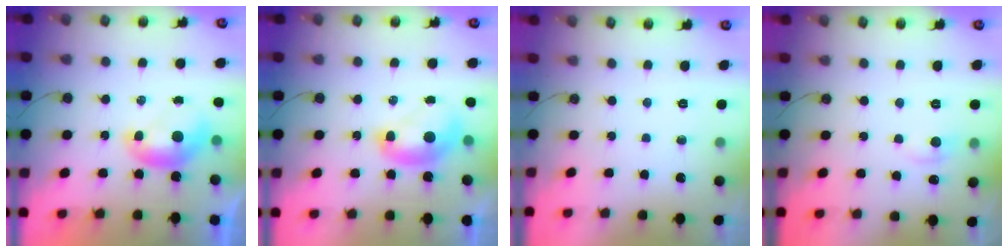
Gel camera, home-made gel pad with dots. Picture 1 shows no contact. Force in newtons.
{"total": 2.1, "press": 2.1, "slide": 0.3}
{"total": 0.0}
{"total": 1.6, "press": 1.4, "slide": 0.8}